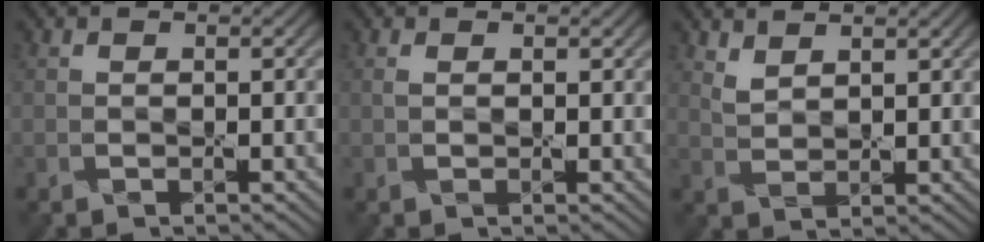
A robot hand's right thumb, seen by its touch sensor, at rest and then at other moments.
{"total": 1.1, "force": [0.4, 0.6, 0.8], "torque": [-0.019, -0.002, 0.009]}
{"total": 2.8, "force": [2.2, 1.1, 1.4], "torque": [-0.036, -0.004, 0.051]}